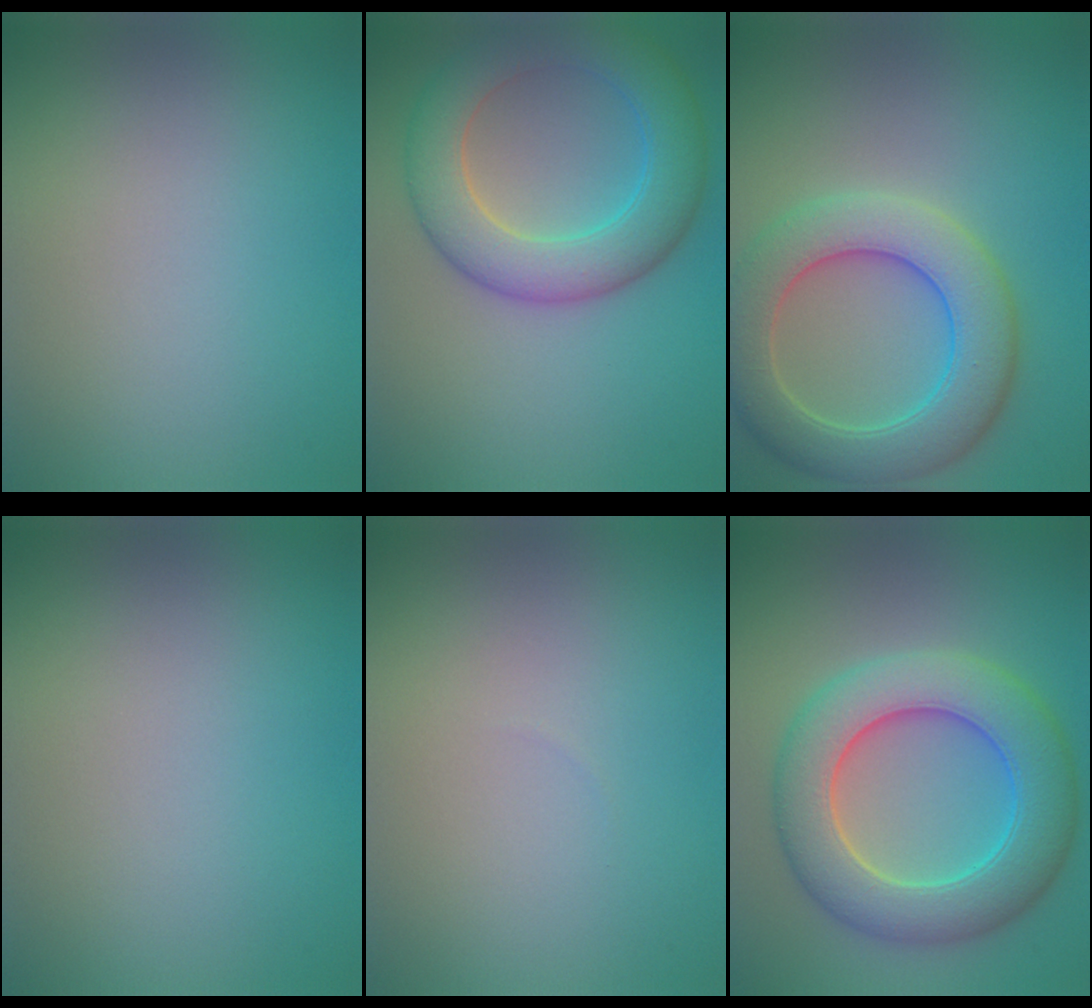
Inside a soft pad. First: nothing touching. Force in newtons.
{"total": 7.4, "press": 7.4, "slide": 0.3}
{"total": 7.8, "press": 7.8, "slide": 0.5}
{"total": 0.0}
{"total": 0.0}
{"total": 9.3, "press": 9.3, "slide": 0.5}